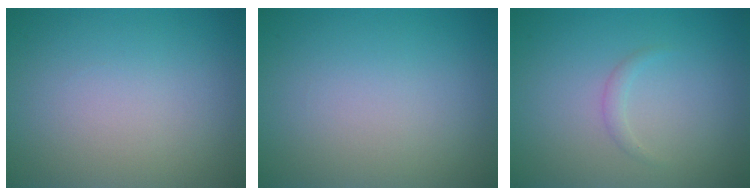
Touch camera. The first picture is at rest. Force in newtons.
{"total": 0.0}
{"total": 0.8, "press": 0.8, "slide": 0.0}